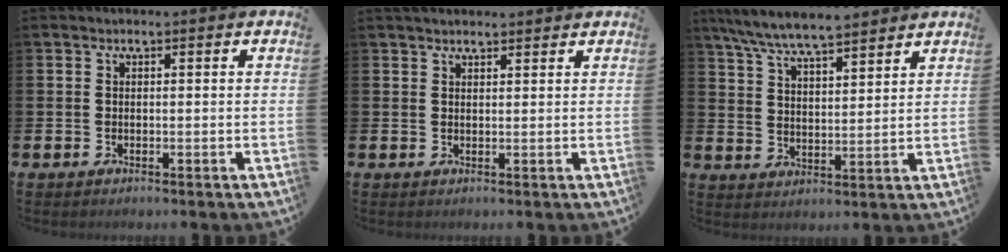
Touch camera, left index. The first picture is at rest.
{"total": 1.9, "force": [1.8, 0.4, 0.3], "torque": [0.001, -0.006, 0.031]}
{"total": 7.3, "force": [7.0, 0.5, 2.1], "torque": [-0.072, -0.031, 0.128]}